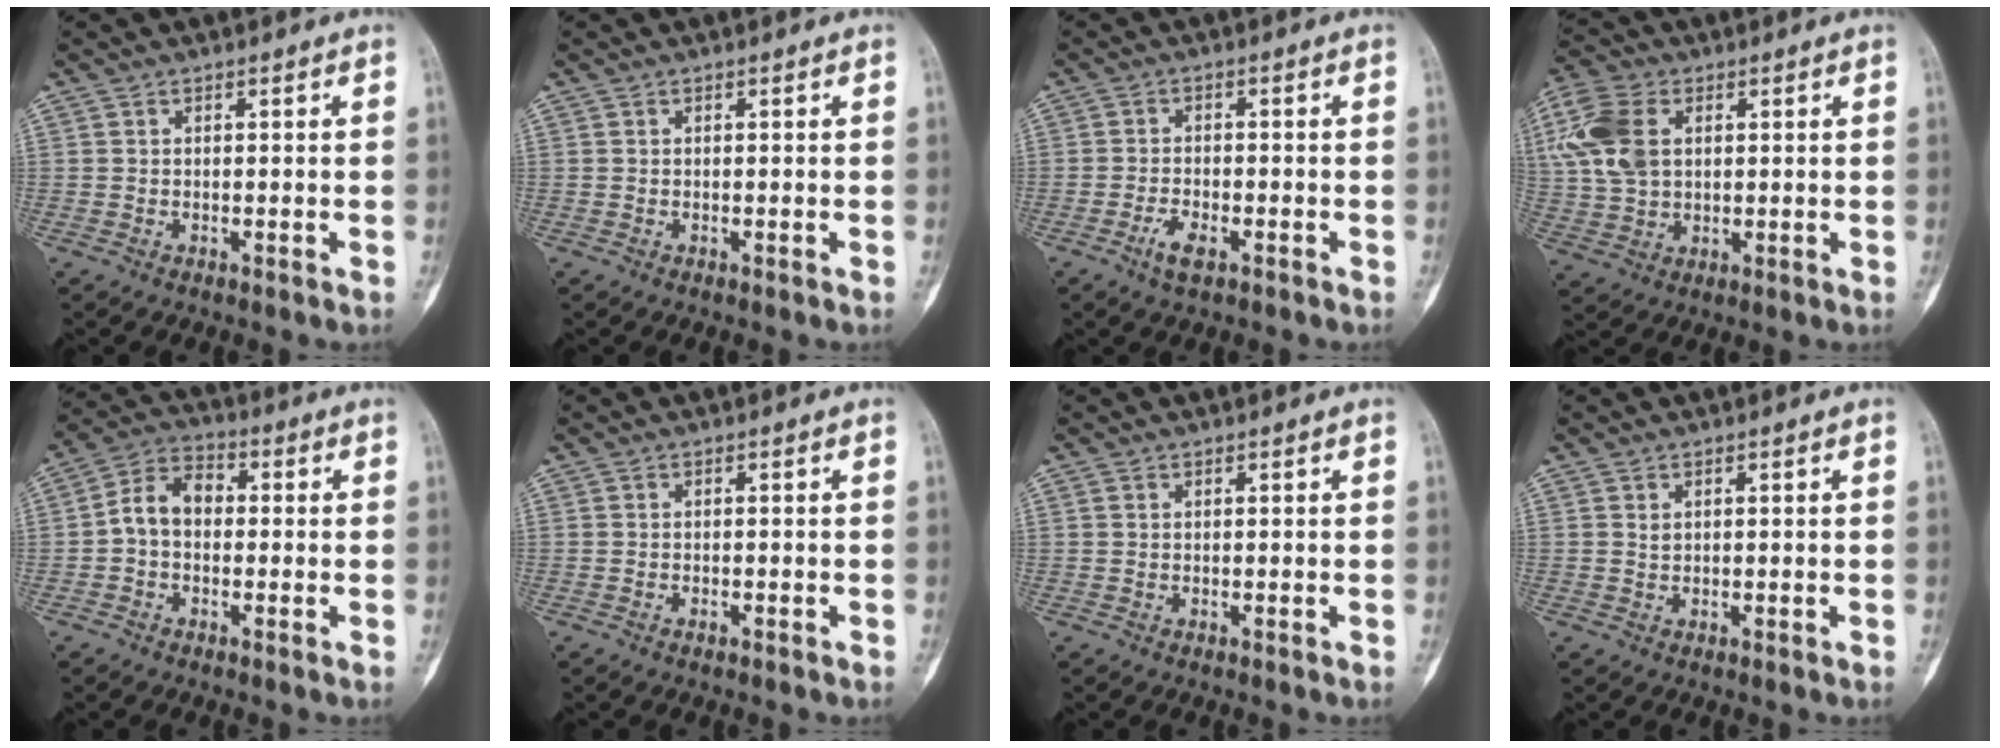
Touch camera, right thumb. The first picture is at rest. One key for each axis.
{"total": 0.0}
{"total": 3.7, "fx": -2.1, "fy": 1.5, "fz": 2.6, "tx": -0.048, "ty": 0.007, "tz": -0.039}
{"total": 12.9, "fx": 3.5, "fy": 9.0, "fz": 8.5, "tx": -0.196, "ty": 0.006, "tz": 0.068}
{"total": 7.5, "fx": -0.5, "fy": 5.4, "fz": 5.2, "tx": -0.075, "ty": 0.029, "tz": -0.023}
{"total": 0.8, "fx": -0.6, "fy": 0.3, "fz": 0.4, "tx": -0.006, "ty": 0.003, "tz": -0.010}
{"total": 0.0}
{"total": 0.9, "fx": 0.3, "fy": 0.8, "fz": -0.2, "tx": 0.008, "ty": 0.000, "tz": 0.007}